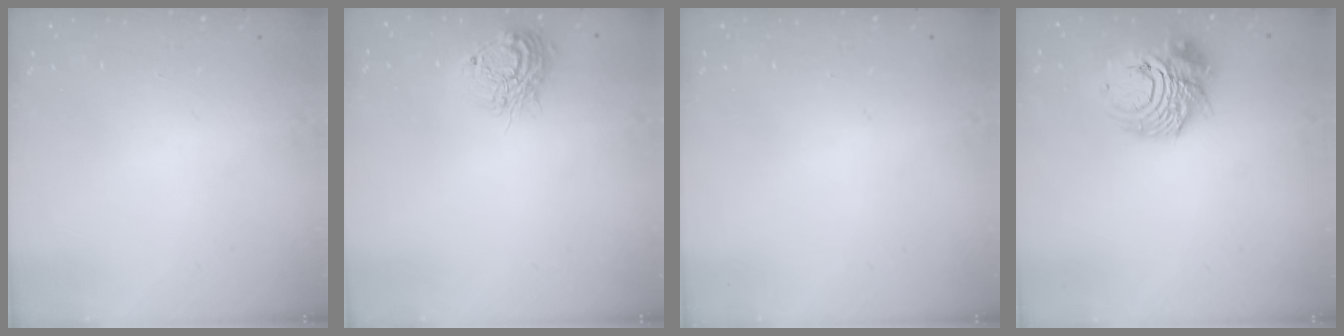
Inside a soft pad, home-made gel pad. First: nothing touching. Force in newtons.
{"total": 12.7, "press": 12.7, "slide": 0.8}
{"total": 0.0}
{"total": 12.6, "press": 12.5, "slide": 1.5}